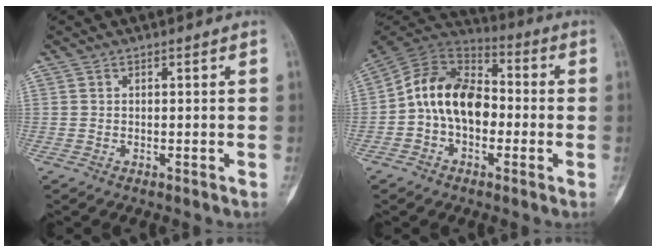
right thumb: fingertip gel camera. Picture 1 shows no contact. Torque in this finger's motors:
{"motor_torque": [-0.81, 1.24, 1.33, -0.27, 0.03]}